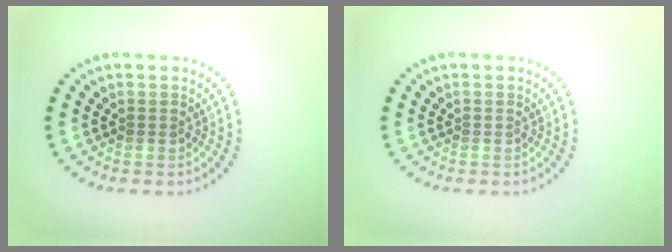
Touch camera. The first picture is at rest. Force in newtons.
{"total": 0.0}